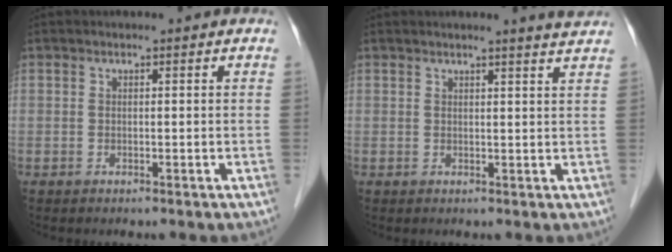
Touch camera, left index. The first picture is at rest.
{"total": 3.8, "force": [3.5, -0.7, 1.3], "torque": [-0.020, -0.008, 0.029]}